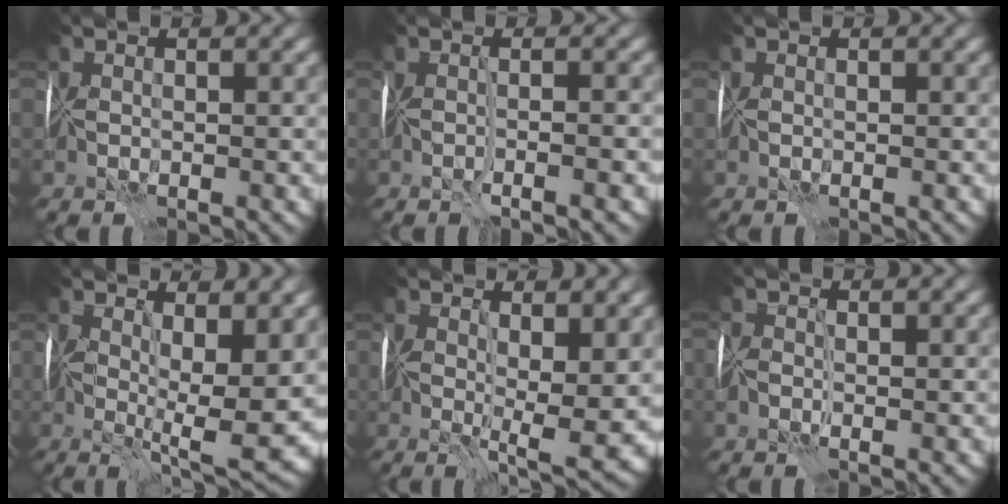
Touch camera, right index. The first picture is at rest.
{"total": 2.8, "force": [-0.8, 0.6, 2.6], "torque": [-0.031, -0.007, -0.013]}
{"total": 0.0}
{"total": 8.7, "force": [1.3, 2.8, 8.1], "torque": [-0.134, -0.021, 0.025]}
{"total": 6.9, "force": [1.1, 2.2, 6.5], "torque": [-0.105, -0.020, 0.021]}
{"total": 1.7, "force": [-0.3, 1.1, 1.2], "torque": [-0.025, -0.002, -0.010]}